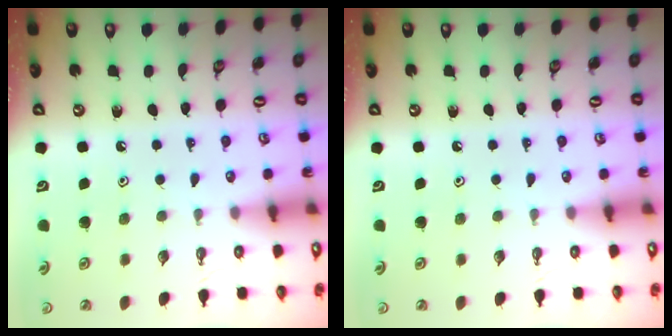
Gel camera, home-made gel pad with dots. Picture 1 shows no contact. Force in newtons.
{"total": 0.0}